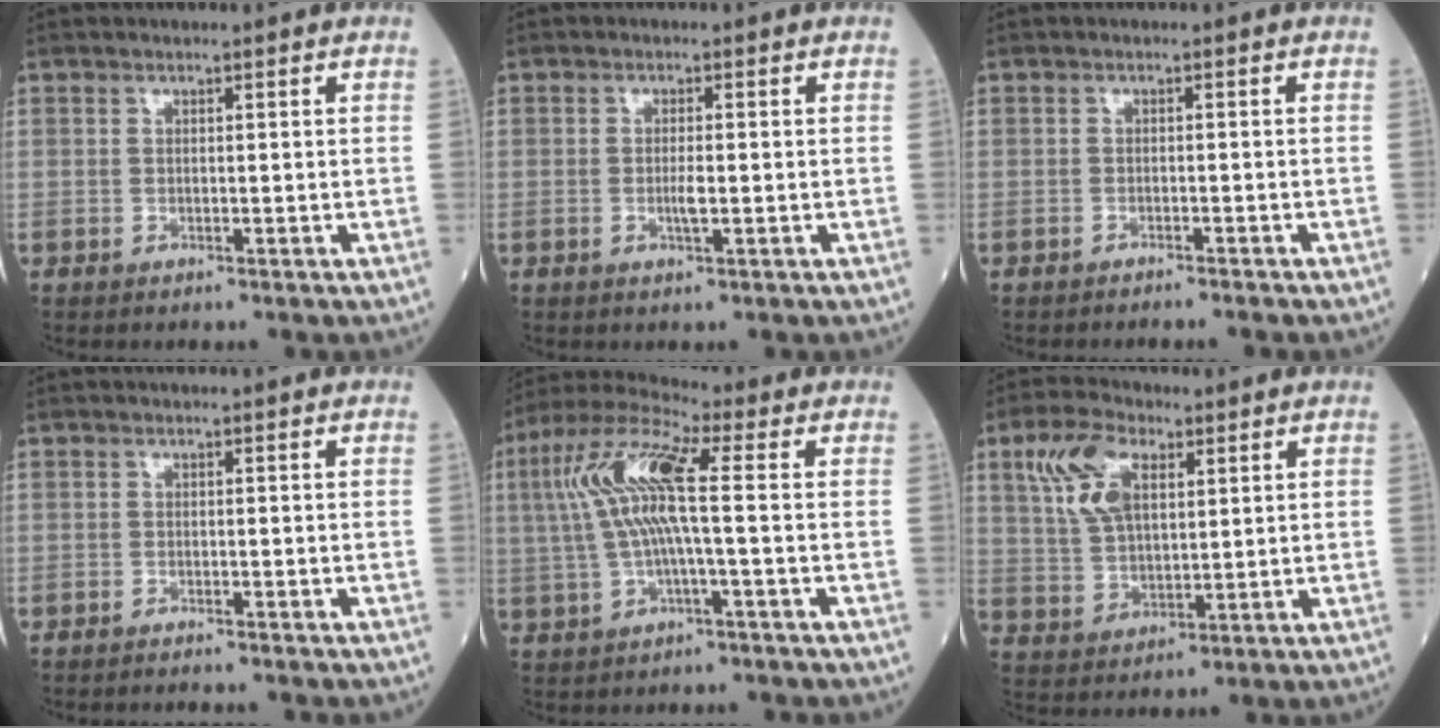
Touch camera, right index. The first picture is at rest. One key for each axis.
{"total": 1.9, "fx": -0.2, "fy": 0.3, "fz": 1.9, "tx": -0.042, "ty": -0.001, "tz": 0.000}
{"total": 3.2, "fx": -3.0, "fy": 0.2, "fz": 1.1, "tx": -0.018, "ty": -0.003, "tz": -0.038}
{"total": 2.7, "fx": -2.6, "fy": 0.0, "fz": 0.7, "tx": -0.010, "ty": -0.003, "tz": -0.033}
{"total": 10.9, "fx": 1.0, "fy": 1.4, "fz": 10.8, "tx": -0.231, "ty": 0.029, "tz": 0.015}
{"total": 9.5, "fx": 4.0, "fy": 4.7, "fz": 7.1, "tx": -0.161, "ty": 0.020, "tz": 0.083}